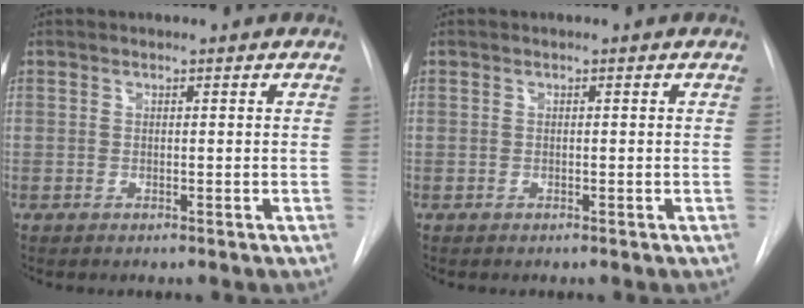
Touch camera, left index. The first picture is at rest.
{"total": 0.0}